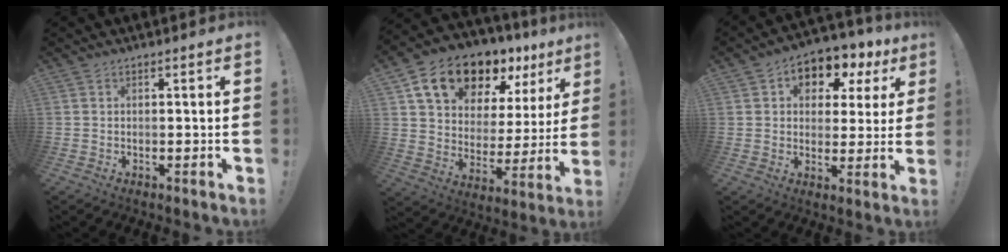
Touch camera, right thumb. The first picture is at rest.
{"total": 17.1, "force": [12.6, 8.9, 7.3], "torque": [-0.111, -0.088, 0.232]}
{"total": 7.7, "force": [3.1, 6.1, 3.7], "torque": [-0.041, -0.022, 0.059]}